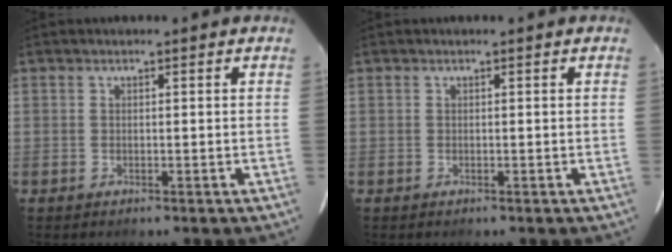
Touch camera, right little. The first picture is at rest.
{"total": 0.0}